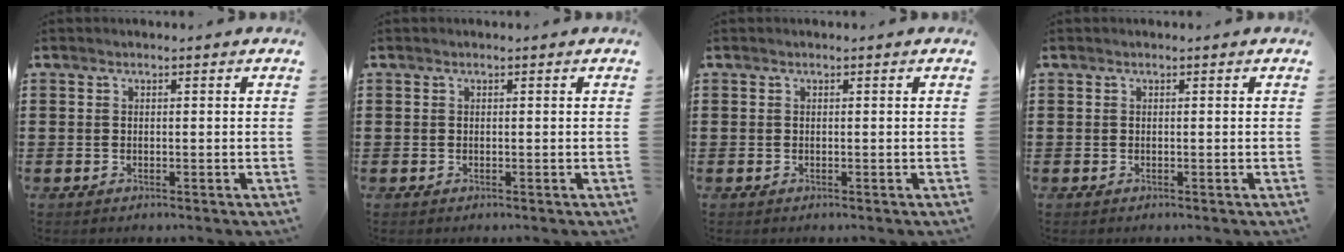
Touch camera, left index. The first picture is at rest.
{"total": 0.0}
{"total": 0.0}
{"total": 0.0}